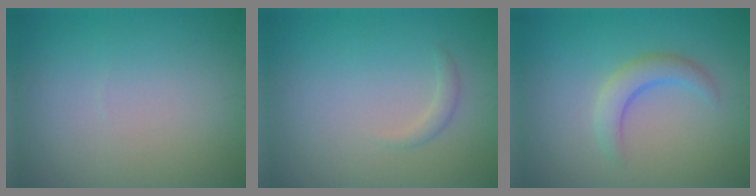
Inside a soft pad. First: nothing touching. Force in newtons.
{"total": 0.9, "press": 0.9, "slide": 0.1}
{"total": 2.6, "press": 2.6, "slide": 0.2}